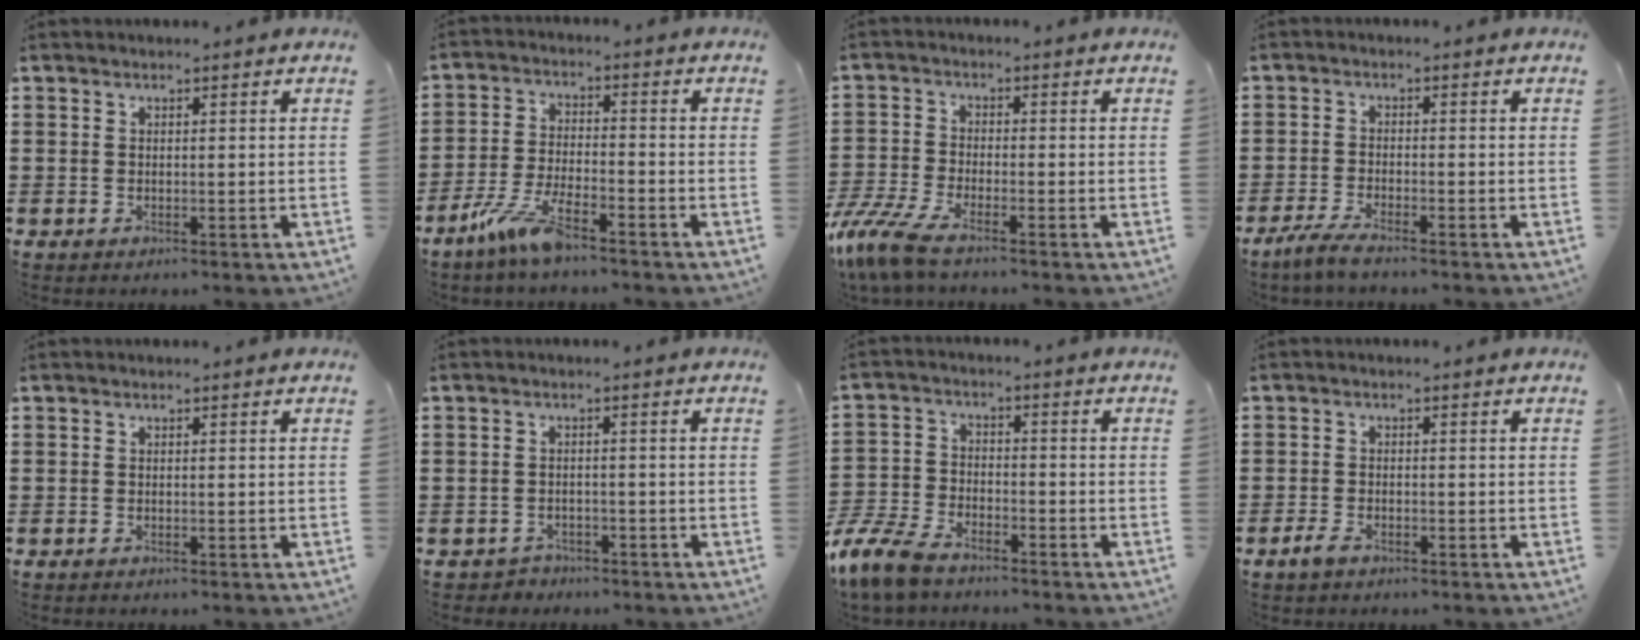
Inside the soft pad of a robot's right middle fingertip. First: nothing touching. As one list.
[{"total": 6.9, "force": [-5.1, 1.0, 4.6], "torque": [-0.105, -0.011, -0.098]}, {"total": 6.3, "force": [-5.0, 1.1, 3.6], "torque": [-0.107, -0.020, -0.107]}, {"total": 3.1, "force": [-2.7, 0.3, 1.5], "torque": [-0.041, -0.003, -0.056]}, {"total": 0.0}, {"total": 1.7, "force": [-1.5, 0.8, -0.2], "torque": [-0.004, 0.002, -0.037]}, {"total": 7.9, "force": [-7.0, 2.5, 2.9], "torque": [-0.085, 0.008, -0.143]}, {"total": 2.5, "force": [-1.7, 1.3, 1.4], "torque": [-0.040, -0.003, -0.036]}]